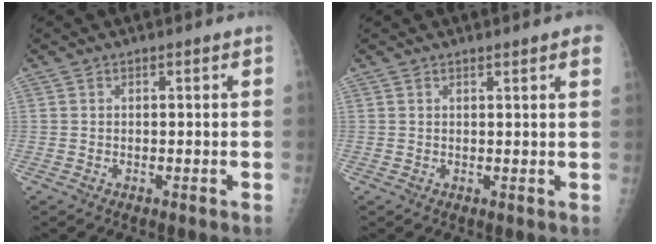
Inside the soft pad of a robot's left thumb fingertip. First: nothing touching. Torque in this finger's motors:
{"motor_torque": [0.10, 0.07, -0.17, -0.30, 0.06]}